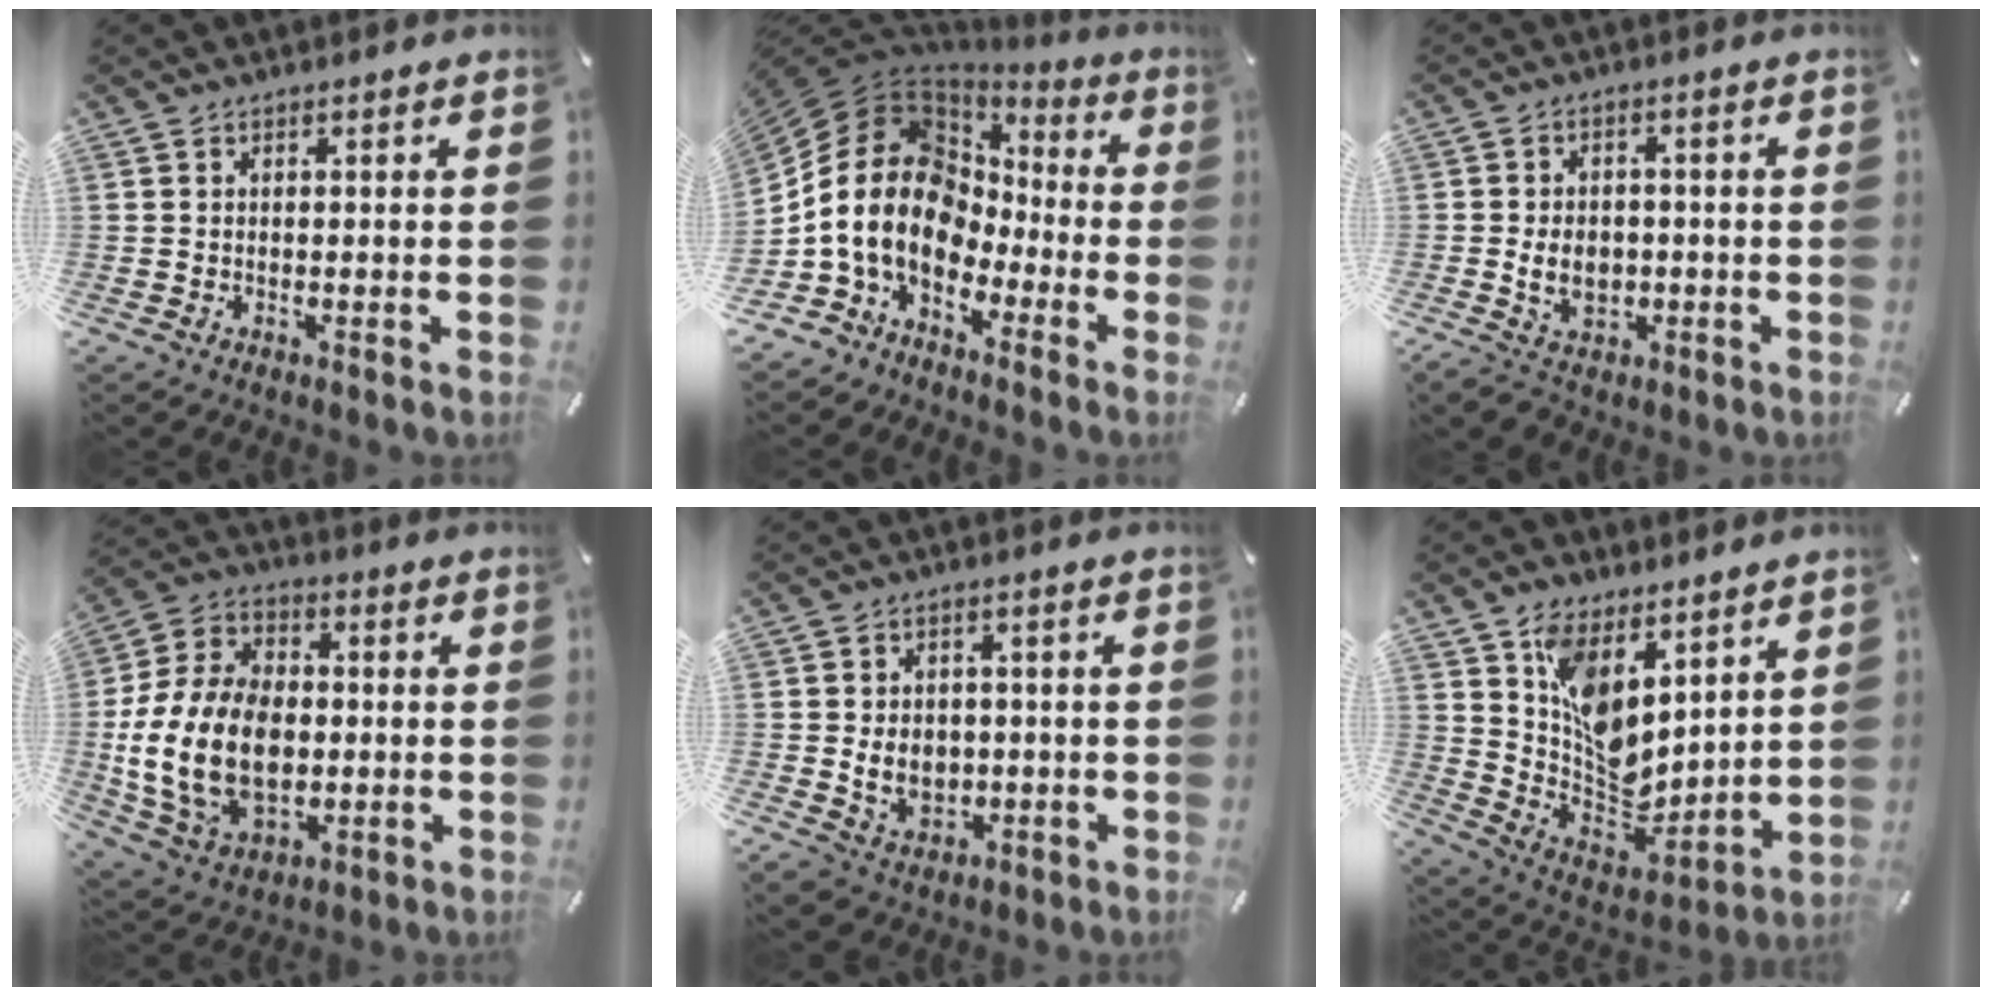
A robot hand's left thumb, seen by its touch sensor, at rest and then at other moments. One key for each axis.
{"total": 18.0, "fx": -2.6, "fy": 13.8, "fz": 11.3, "tx": -0.253, "ty": 0.002, "tz": -0.053}
{"total": 7.2, "fx": -1.3, "fy": 5.8, "fz": 4.1, "tx": -0.078, "ty": 0.003, "tz": -0.025}
{"total": 20.2, "fx": -2.6, "fy": 14.6, "fz": 13.7, "tx": -0.303, "ty": 0.008, "tz": -0.044}
{"total": 7.2, "fx": -0.8, "fy": 6.2, "fz": 3.5, "tx": -0.066, "ty": 0.009, "tz": -0.012}
{"total": 11.5, "fx": 5.0, "fy": 8.1, "fz": 6.5, "tx": -0.117, "ty": -0.046, "tz": 0.107}